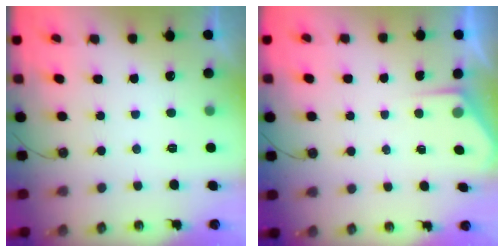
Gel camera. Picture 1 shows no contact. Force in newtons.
{"total": 3.0, "press": 3.0, "slide": 0.4}